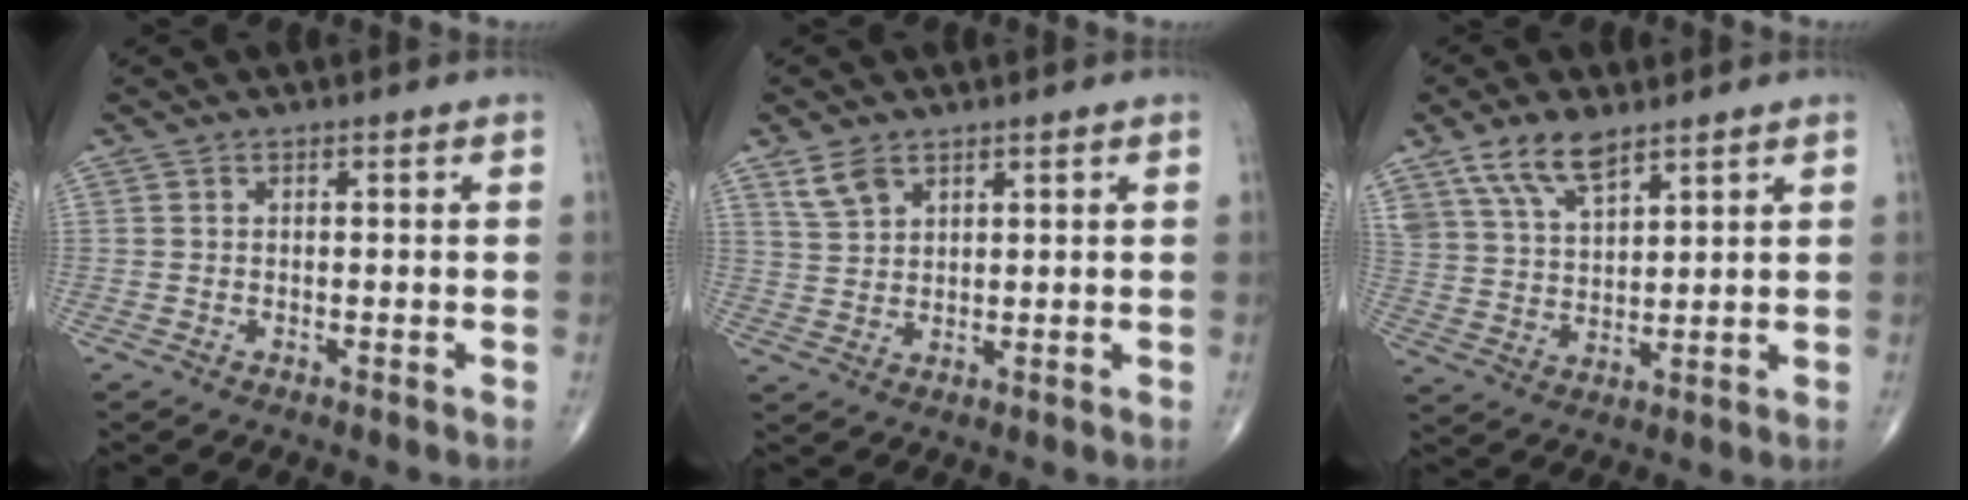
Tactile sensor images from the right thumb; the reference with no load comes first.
{"total": 4.3, "force": [2.9, 2.4, 2.2], "torque": [-0.037, -0.010, 0.064]}
{"total": 9.4, "force": [6.4, 3.8, 5.7], "torque": [-0.101, -0.025, 0.130]}